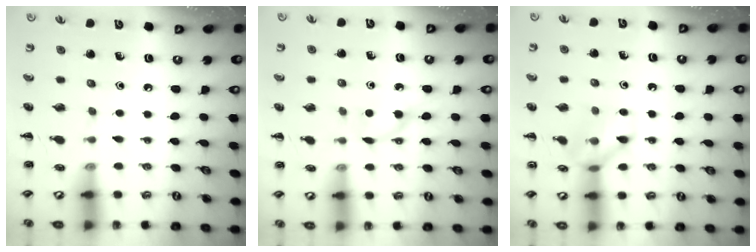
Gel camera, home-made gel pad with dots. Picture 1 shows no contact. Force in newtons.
{"total": 3.4, "press": 3.3, "slide": 1.0}
{"total": 9.1, "press": 9.1, "slide": 0.4}